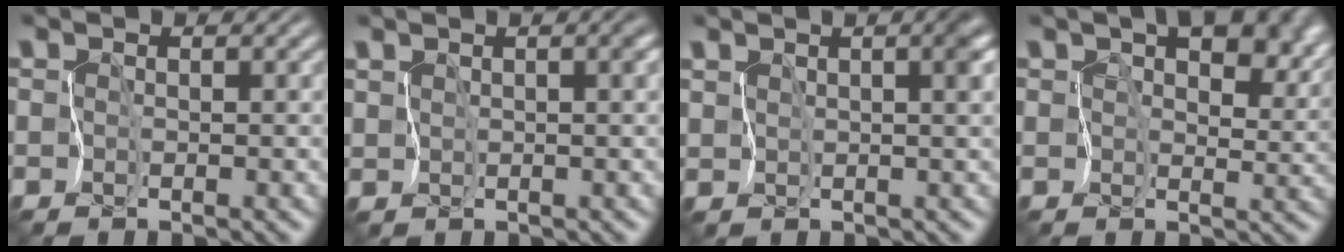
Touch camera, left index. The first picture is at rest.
{"total": 1.7, "force": [0.6, 0.5, 1.5], "torque": [-0.023, 0.000, 0.014]}
{"total": 3.5, "force": [1.1, 1.4, 3.1], "torque": [-0.039, 0.007, 0.018]}
{"total": 10.3, "force": [5.5, 5.5, 6.8], "torque": [-0.096, 0.013, 0.069]}